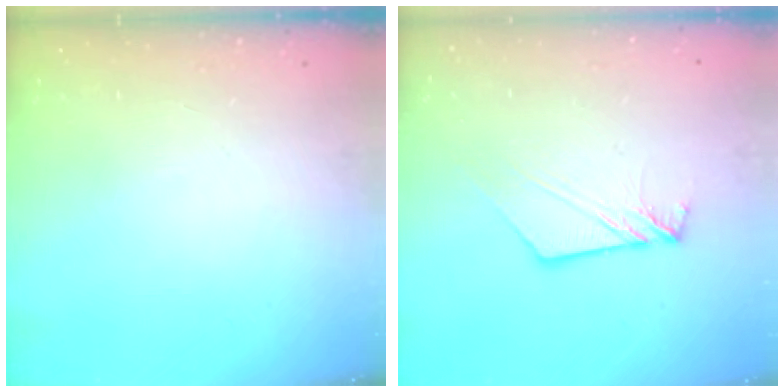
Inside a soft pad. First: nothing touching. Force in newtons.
{"total": 9.0, "press": 8.9, "slide": 0.8}